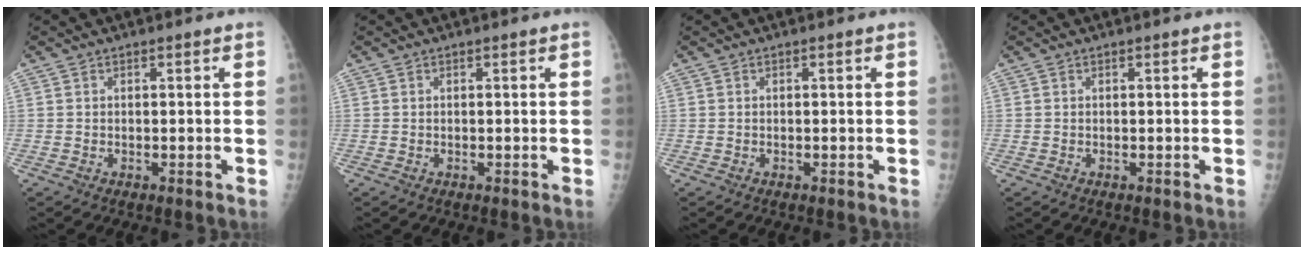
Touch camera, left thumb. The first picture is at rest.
{"total": 0.0}
{"total": 0.0}
{"total": 0.0}